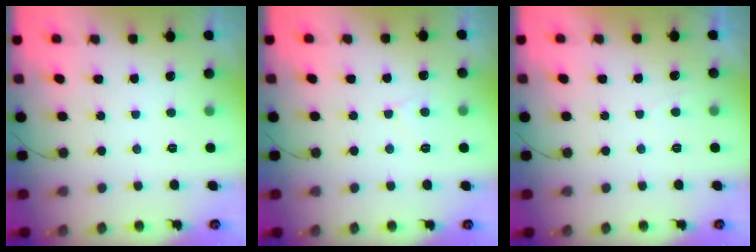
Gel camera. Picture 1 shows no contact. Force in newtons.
{"total": 2.7, "press": 2.7, "slide": 0.2}
{"total": 0.5, "press": 0.1, "slide": 0.5}